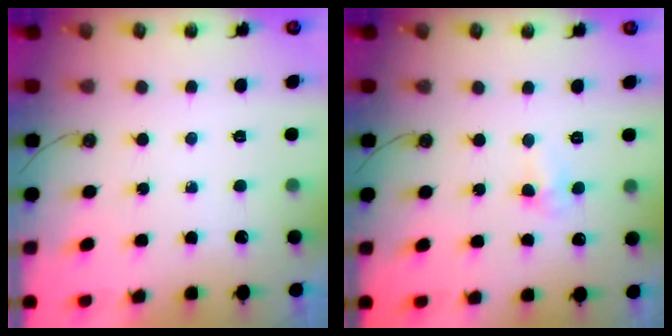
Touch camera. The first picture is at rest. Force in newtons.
{"total": 4.6, "press": 3.0, "slide": 3.4}